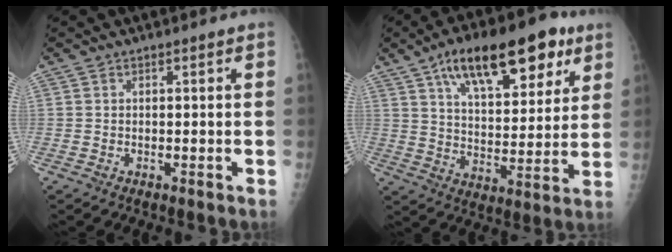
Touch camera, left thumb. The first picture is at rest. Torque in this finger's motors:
{"motor_torque": [0.55, 0.76, 0.94, -0.73, 0.16]}